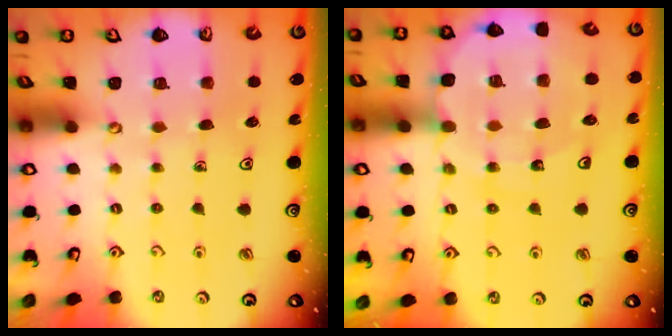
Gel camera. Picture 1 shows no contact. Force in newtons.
{"total": 10.7, "press": 10.4, "slide": 2.1}